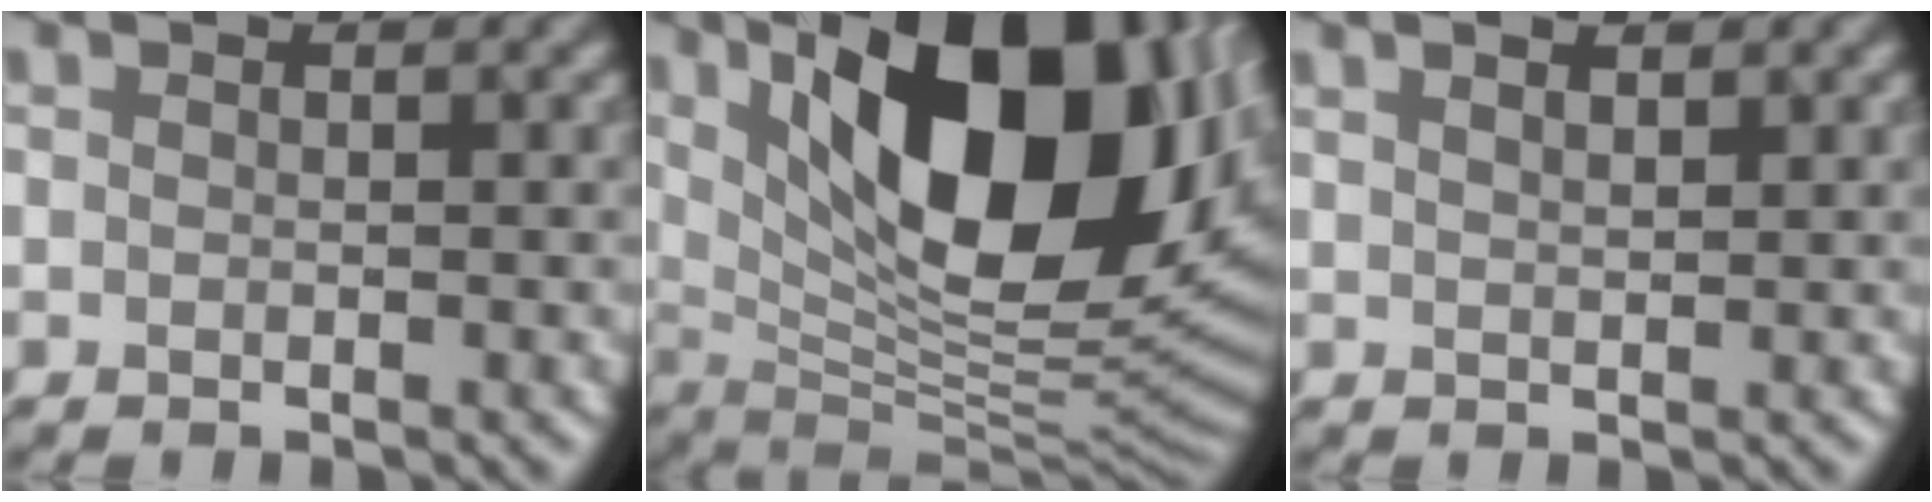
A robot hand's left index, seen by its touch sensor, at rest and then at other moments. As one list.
[{"total": 18.8, "force": [6.4, 8.2, 15.6], "torque": [-0.220, 0.016, 0.106]}, {"total": 2.1, "force": [1.5, 0.5, 1.4], "torque": [-0.011, 0.010, 0.010]}]